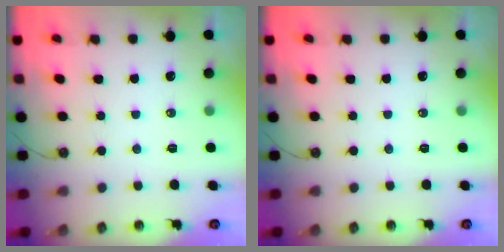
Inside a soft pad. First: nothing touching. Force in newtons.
{"total": 0.0}